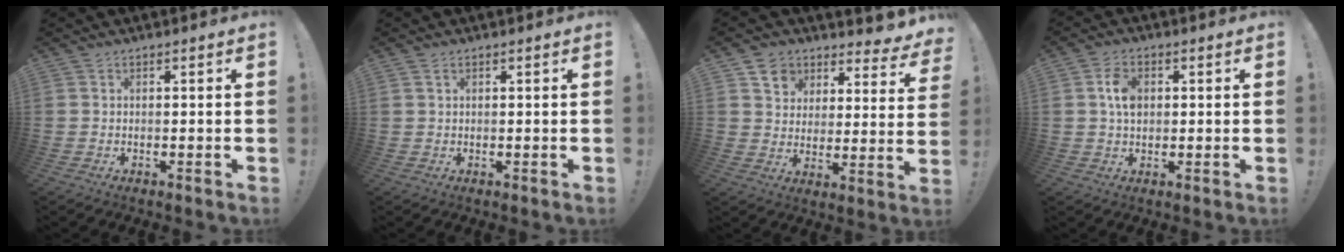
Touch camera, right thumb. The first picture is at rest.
{"total": 0.8, "force": [0.5, 0.5, 0.4], "torque": [-0.011, 0.003, 0.010]}
{"total": 7.3, "force": [4.7, 5.0, 2.4], "torque": [-0.035, -0.045, 0.090]}
{"total": 6.6, "force": [1.0, 4.6, 4.6], "torque": [-0.072, 0.002, 0.017]}